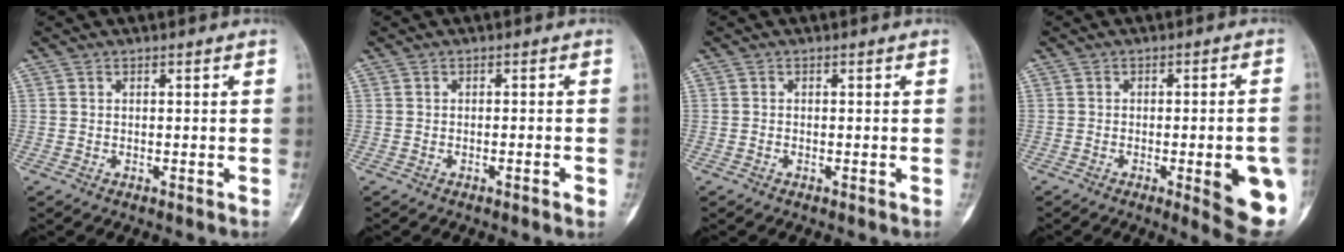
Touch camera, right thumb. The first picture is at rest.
{"total": 1.6, "force": [-0.7, 0.2, 1.4], "torque": [-0.027, 0.004, -0.010]}
{"total": 0.0}
{"total": 12.3, "force": [-3.4, 2.8, 11.4], "torque": [-0.117, -0.002, -0.034]}